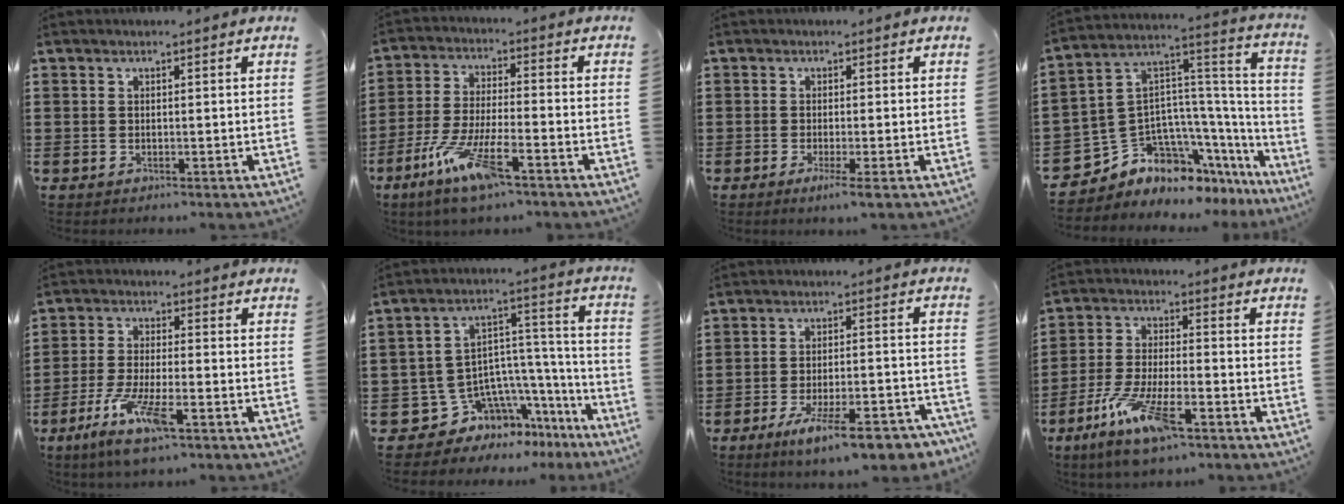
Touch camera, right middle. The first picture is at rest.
{"total": 10.1, "force": [-6.4, 1.5, 7.7], "torque": [-0.166, -0.010, -0.122]}
{"total": 1.9, "force": [-1.0, -0.2, 1.6], "torque": [-0.027, -0.006, -0.017]}
{"total": 7.8, "force": [-6.0, 4.6, 1.9], "torque": [-0.074, -0.017, -0.122]}
{"total": 8.2, "force": [-4.8, 1.5, 6.5], "torque": [-0.140, -0.013, -0.090]}
{"total": 6.9, "force": [-4.6, 5.0, 1.4], "torque": [-0.060, -0.016, -0.082]}
{"total": 10.2, "force": [-7.3, 1.6, 6.9], "torque": [-0.114, 0.009, -0.131]}
{"total": 11.0, "force": [-6.8, 2.8, 8.1], "torque": [-0.175, 0.000, -0.132]}